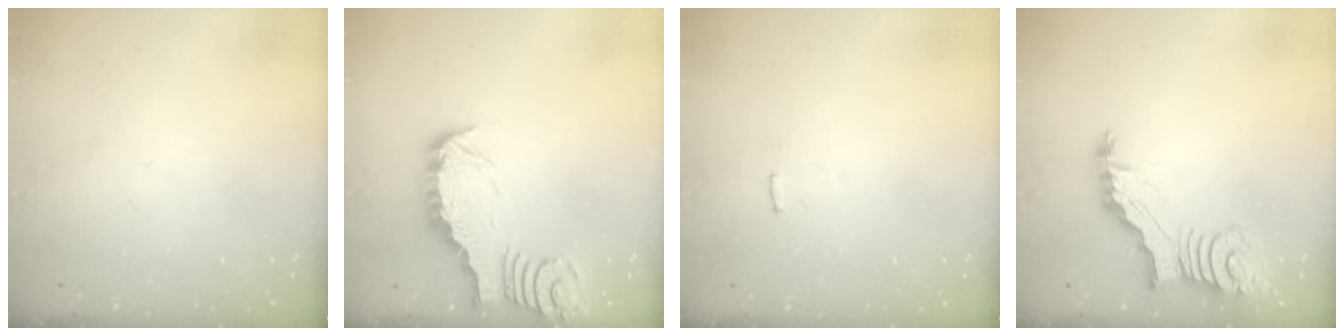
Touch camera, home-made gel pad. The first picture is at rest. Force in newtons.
{"total": 3.1, "press": 3.1, "slide": 0.3}
{"total": 2.5, "press": 2.5, "slide": 0.1}
{"total": 5.3, "press": 5.3, "slide": 0.5}